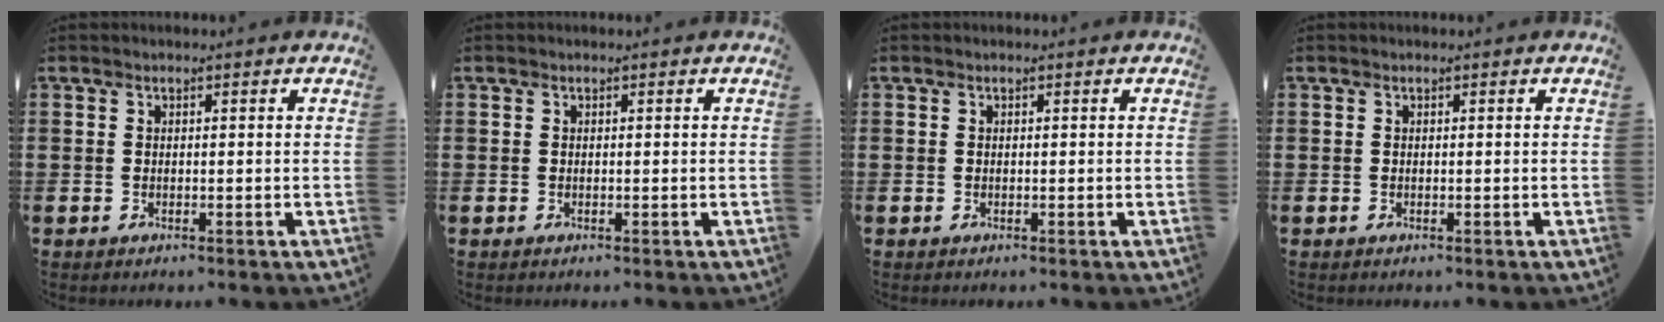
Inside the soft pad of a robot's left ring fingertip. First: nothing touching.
{"total": 0.0}
{"total": 0.0}
{"total": 0.0}